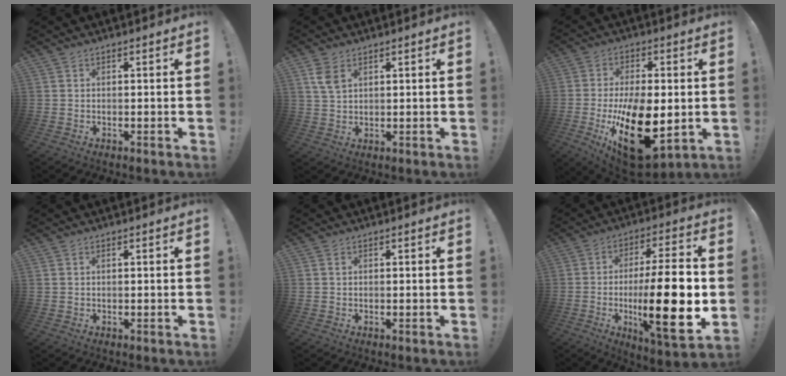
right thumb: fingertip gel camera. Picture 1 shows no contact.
{"total": 5.2, "force": [2.6, 2.9, 3.5], "torque": [-0.055, -0.010, 0.048]}
{"total": 23.4, "force": [-4.4, 12.3, 19.5], "torque": [-0.317, -0.004, -0.052]}
{"total": 0.7, "force": [0.4, 0.4, 0.5], "torque": [-0.013, 0.003, 0.009]}
{"total": 0.7, "force": [0.3, 0.5, 0.4], "torque": [0.000, -0.002, 0.005]}
{"total": 23.4, "force": [-3.3, 5.6, 22.5], "torque": [-0.365, -0.006, -0.051]}